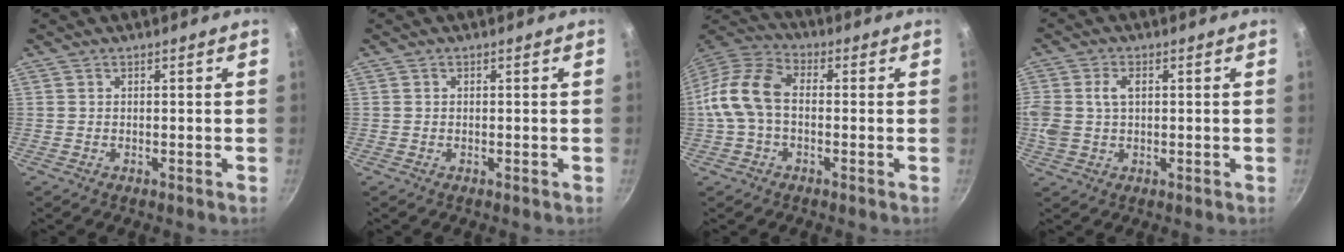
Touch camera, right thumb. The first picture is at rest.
{"total": 0.0}
{"total": 11.9, "force": [-0.6, 7.8, 9.1], "torque": [-0.167, 0.039, -0.030]}
{"total": 7.7, "force": [1.3, 5.3, 5.5], "torque": [-0.110, 0.012, 0.021]}